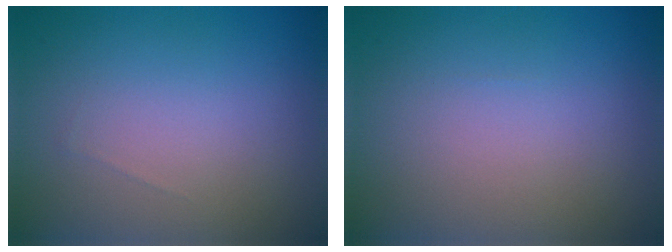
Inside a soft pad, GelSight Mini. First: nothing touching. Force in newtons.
{"total": 0.0}